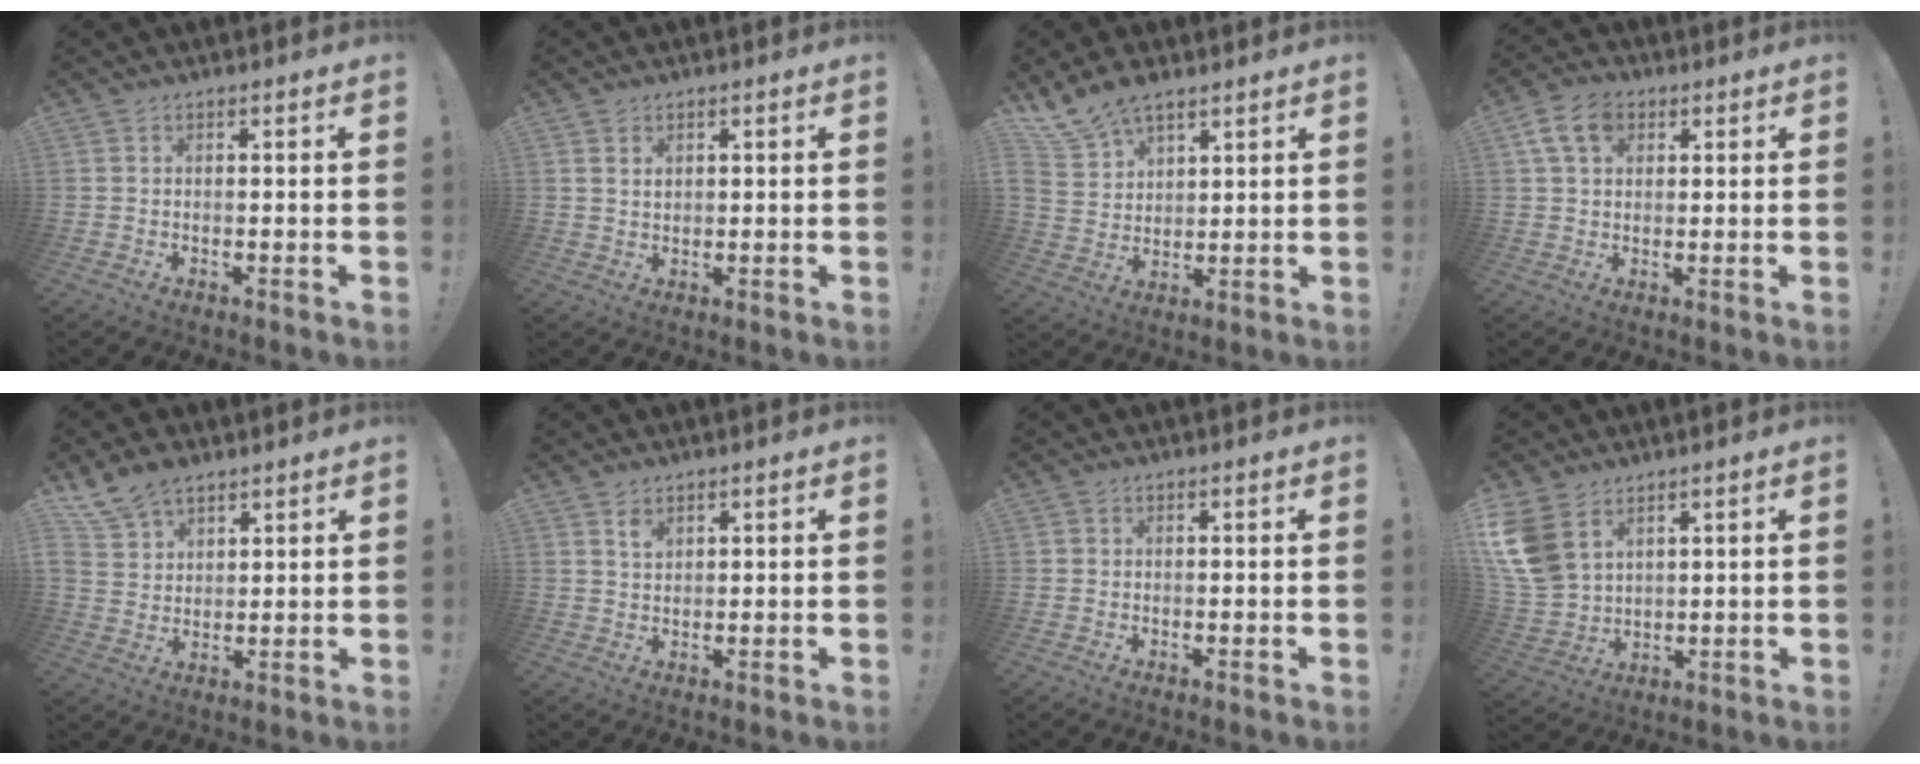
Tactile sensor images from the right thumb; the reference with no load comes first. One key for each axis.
{"total": 2.1, "fx": 1.5, "fy": 1.4, "fz": 0.4, "tx": 0.005, "ty": -0.006, "tz": 0.025}
{"total": 9.8, "fx": 7.9, "fy": 4.6, "fz": 3.6, "tx": -0.086, "ty": -0.045, "tz": 0.159}
{"total": 9.4, "fx": 3.8, "fy": 6.4, "fz": 5.8, "tx": -0.108, "ty": 0.002, "tz": 0.072}
{"total": 9.1, "fx": 7.0, "fy": 5.0, "fz": 2.8, "tx": -0.072, "ty": -0.035, "tz": 0.145}
{"total": 2.8, "fx": 2.0, "fy": 1.5, "fz": 1.3, "tx": -0.011, "ty": -0.014, "tz": 0.033}
{"total": 0.0}
{"total": 12.2, "fx": 6.1, "fy": 7.9, "fz": 6.9, "tx": -0.157, "ty": -0.026, "tz": 0.125}